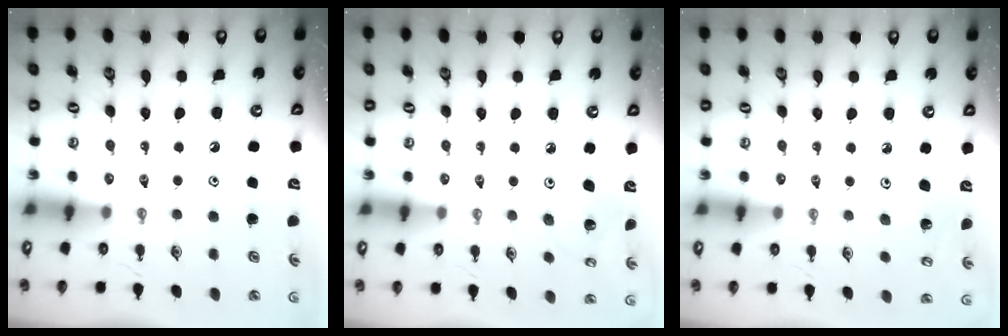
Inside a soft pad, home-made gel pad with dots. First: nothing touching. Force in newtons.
{"total": 4.1, "press": 4.1, "slide": 0.3}
{"total": 5.3, "press": 5.1, "slide": 1.3}